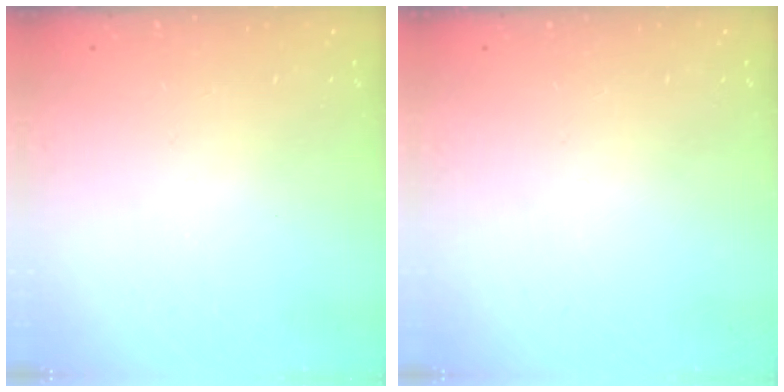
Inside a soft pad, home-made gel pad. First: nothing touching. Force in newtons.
{"total": 0.0}